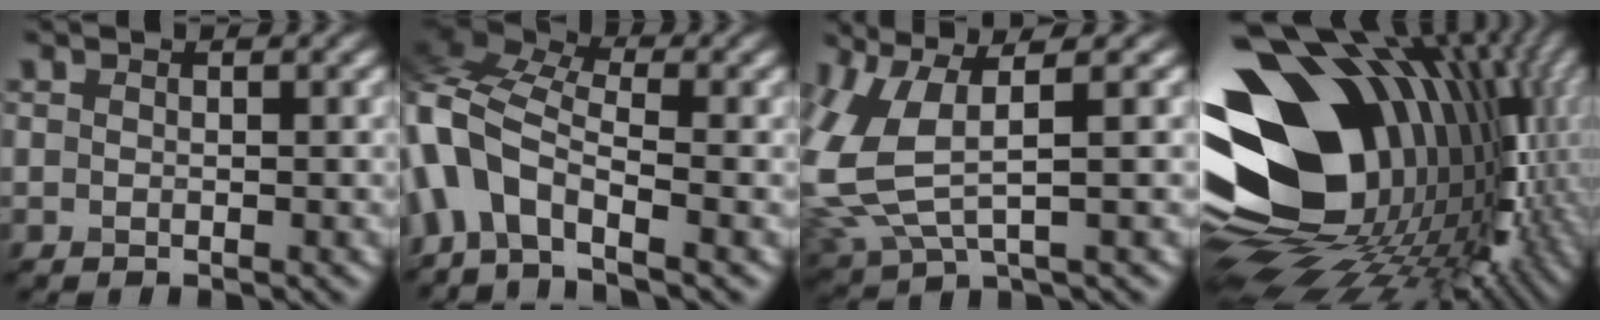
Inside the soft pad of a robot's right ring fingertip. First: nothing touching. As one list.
[{"total": 9.0, "force": [-3.3, 4.8, 6.9], "torque": [-0.146, 0.014, -0.081]}, {"total": 7.7, "force": [1.1, 3.6, 6.8], "torque": [-0.181, -0.006, 0.025]}, {"total": 21.1, "force": [-1.0, 15.3, 14.5], "torque": [-0.270, -0.042, 0.007]}]